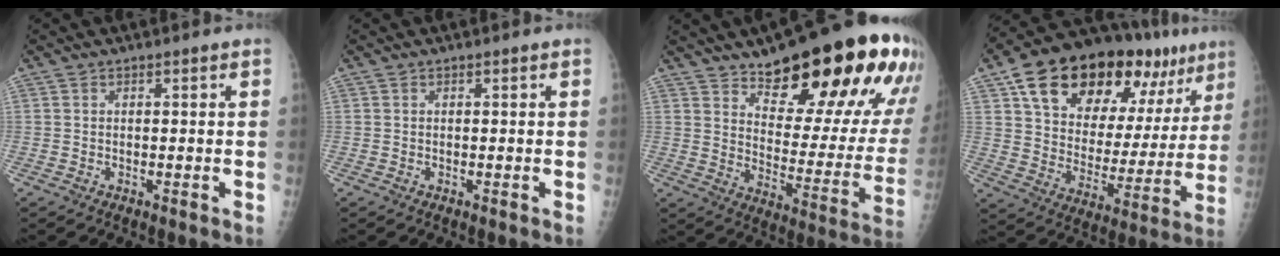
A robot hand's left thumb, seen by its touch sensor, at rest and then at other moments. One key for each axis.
{"total": 0.0}
{"total": 26.9, "fx": 16.1, "fy": 9.2, "fz": 19.5, "tx": -0.232, "ty": -0.070, "tz": 0.228}
{"total": 27.9, "fx": 15.6, "fy": 14.4, "fz": 18.0, "tx": -0.233, "ty": -0.014, "tz": 0.245}